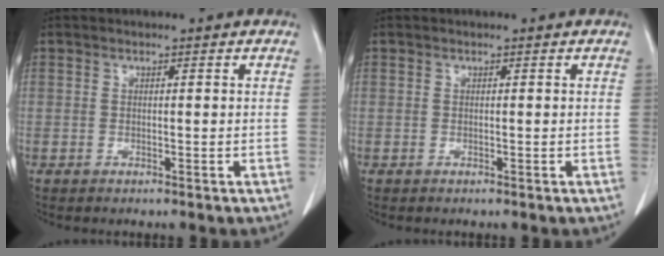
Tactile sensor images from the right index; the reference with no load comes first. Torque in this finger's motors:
{"motor_torque": [0.12, -0.08, -0.01, 0.01]}